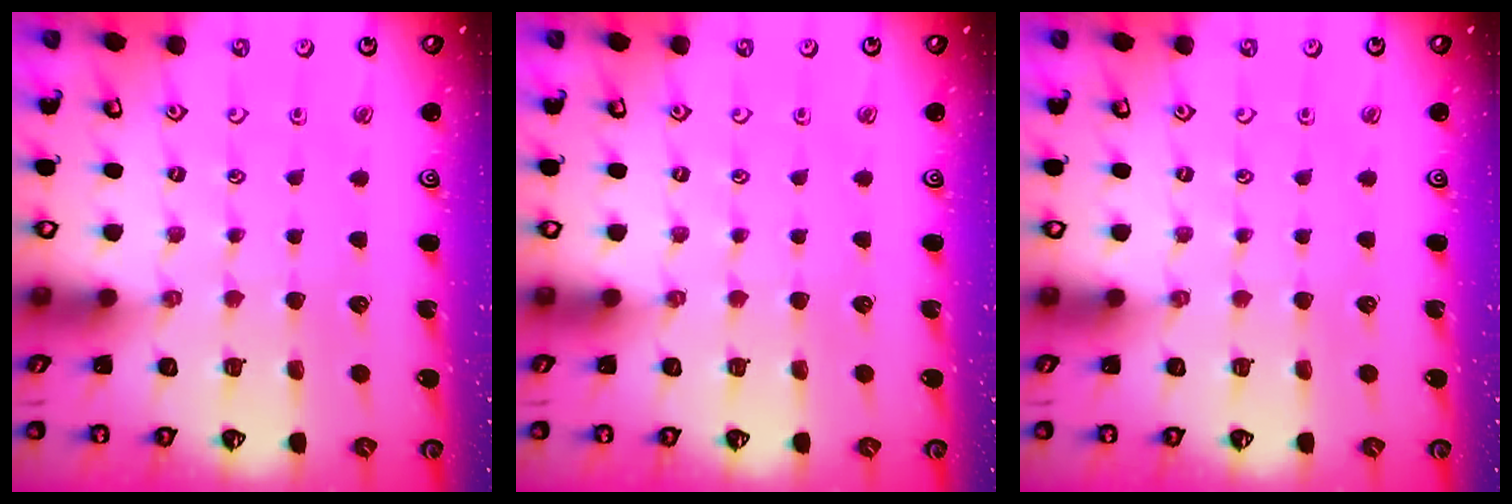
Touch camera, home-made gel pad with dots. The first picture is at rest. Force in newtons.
{"total": 0.0}
{"total": 0.0}